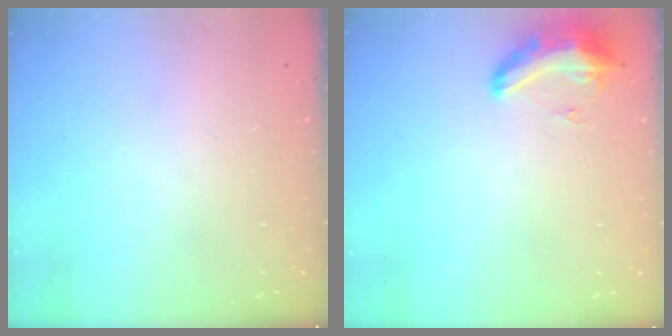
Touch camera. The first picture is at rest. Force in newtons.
{"total": 9.6, "press": 9.0, "slide": 3.4}